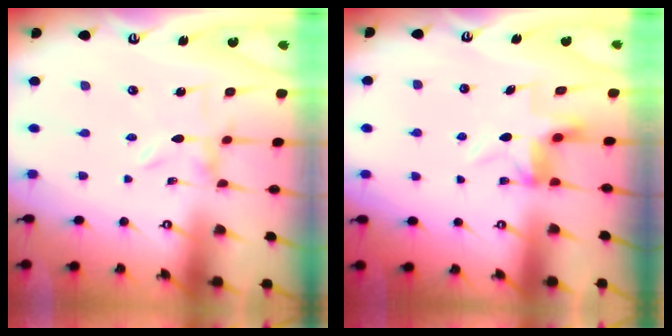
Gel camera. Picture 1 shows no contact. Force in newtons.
{"total": 4.7, "press": 4.7, "slide": 0.3}